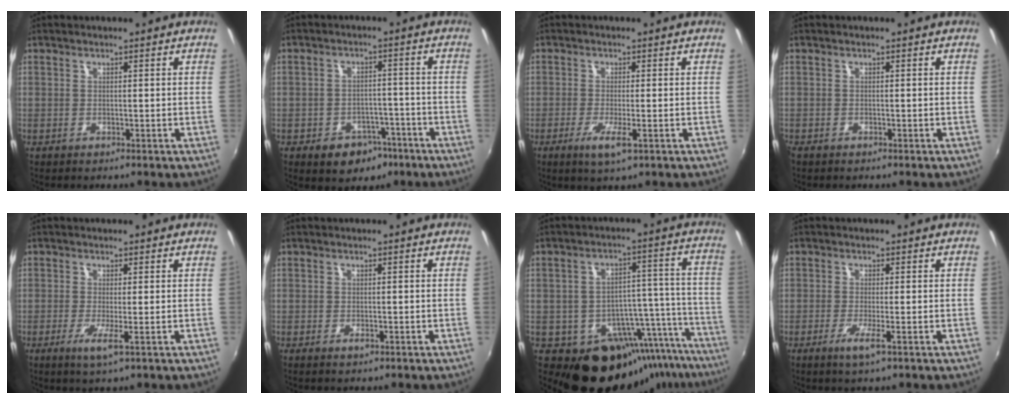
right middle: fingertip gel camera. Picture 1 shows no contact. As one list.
[{"total": 7.5, "force": [-4.3, 5.4, 2.8], "torque": [-0.059, 0.015, -0.043]}, {"total": 4.5, "force": [-2.0, 0.5, 4.0], "torque": [-0.087, -0.014, -0.037]}, {"total": 0.7, "force": [-0.6, 0.4, 0.1], "torque": [-0.004, -0.004, -0.014]}, {"total": 3.2, "force": [-1.1, -0.3, 3.0], "torque": [-0.068, -0.012, -0.024]}, {"total": 1.2, "force": [-0.7, 0.6, 0.8], "torque": [-0.015, -0.003, -0.011]}, {"total": 18.5, "force": [-15.5, 9.0, 4.5], "torque": [-0.057, 0.049, -0.197]}, {"total": 3.3, "force": [-1.6, -0.2, 2.9], "torque": [-0.064, -0.011, -0.034]}]